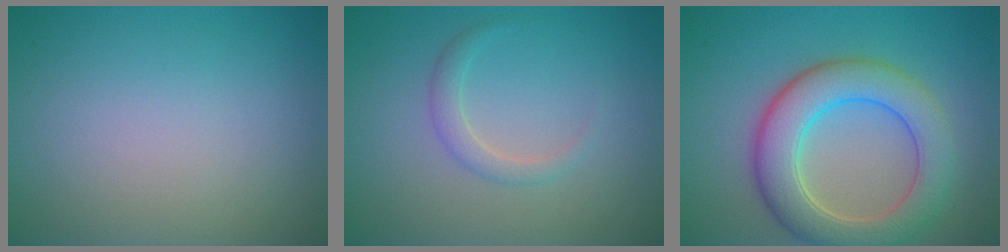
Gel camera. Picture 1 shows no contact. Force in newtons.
{"total": 1.6, "press": 1.6, "slide": 0.1}
{"total": 7.1, "press": 7.1, "slide": 0.3}